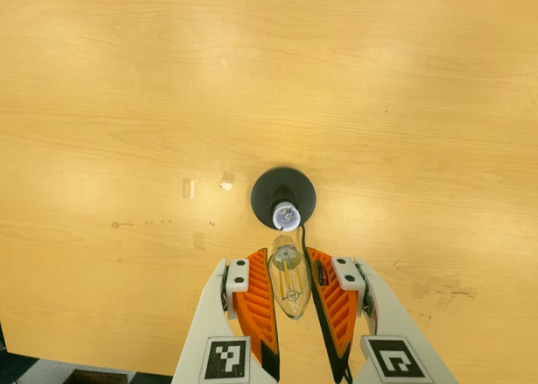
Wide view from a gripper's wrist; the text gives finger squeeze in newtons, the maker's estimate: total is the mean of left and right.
{"total": 9.7, "left": 9.3, "right": 10.2}